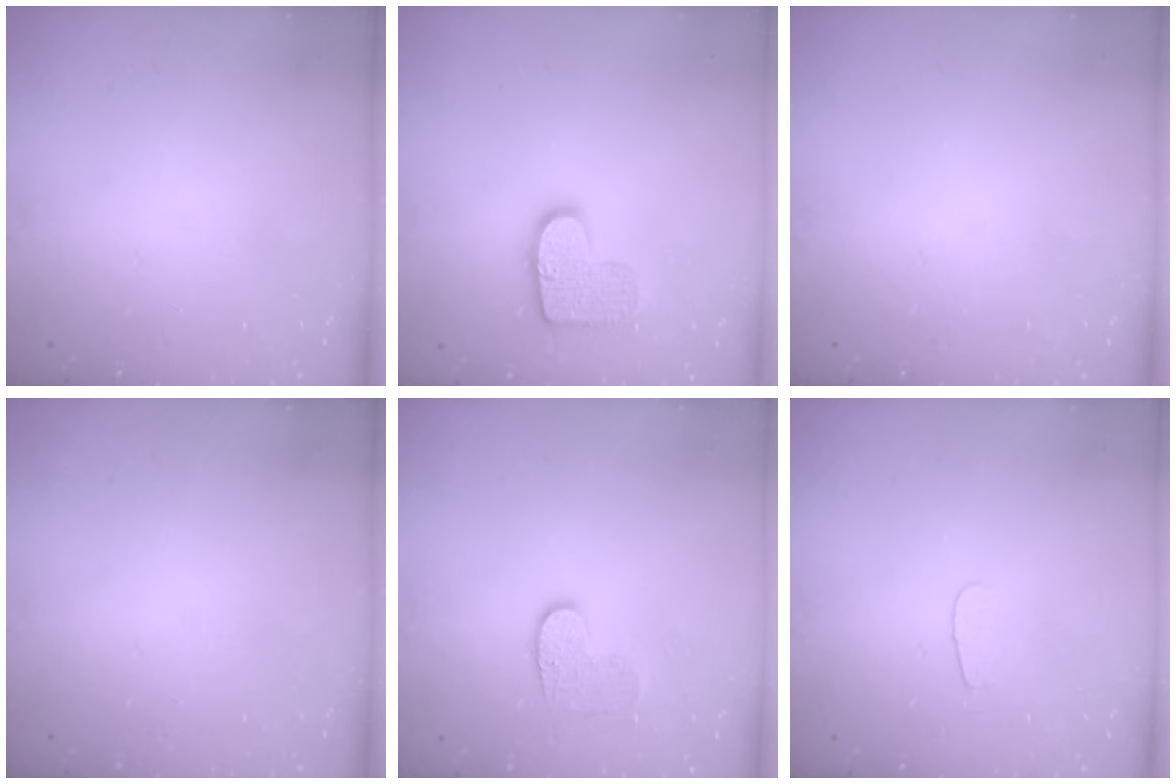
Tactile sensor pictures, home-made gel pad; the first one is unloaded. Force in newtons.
{"total": 12.5, "press": 12.5, "slide": 0.7}
{"total": 0.0}
{"total": 0.0}
{"total": 7.0, "press": 7.0, "slide": 0.2}
{"total": 4.0, "press": 4.0, "slide": 0.4}